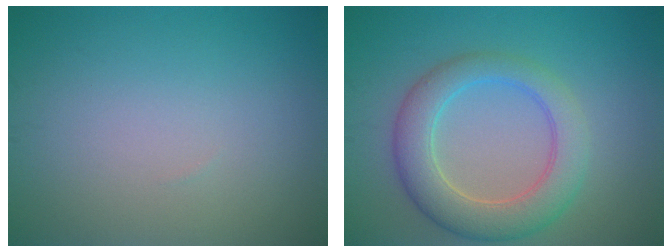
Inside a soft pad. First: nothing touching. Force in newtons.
{"total": 5.7, "press": 5.7, "slide": 0.5}